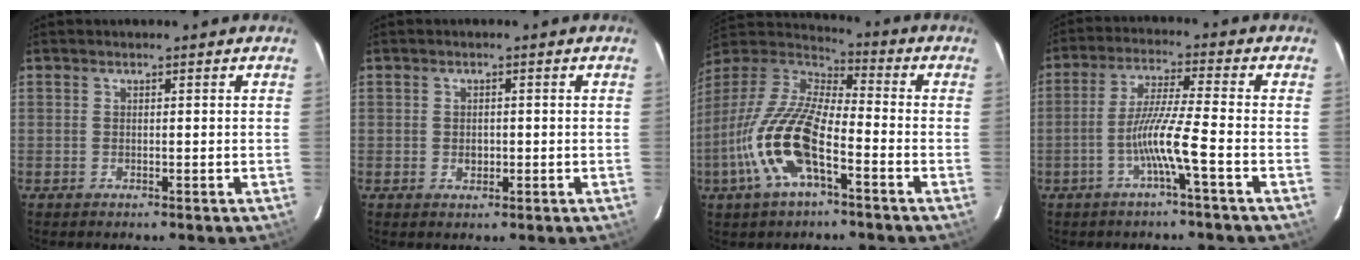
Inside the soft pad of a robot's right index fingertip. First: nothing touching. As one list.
[{"total": 1.9, "force": [-0.3, 1.6, 1.0], "torque": [-0.016, 0.002, -0.003]}, {"total": 17.4, "force": [-7.1, 6.0, 14.7], "torque": [-0.302, -0.018, -0.145]}, {"total": 7.7, "force": [-3.3, -1.2, 6.9], "torque": [-0.143, 0.002, -0.064]}]